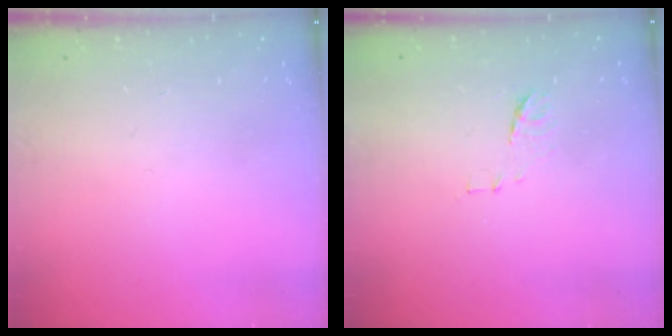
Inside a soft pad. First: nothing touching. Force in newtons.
{"total": 6.8, "press": 6.8, "slide": 0.5}